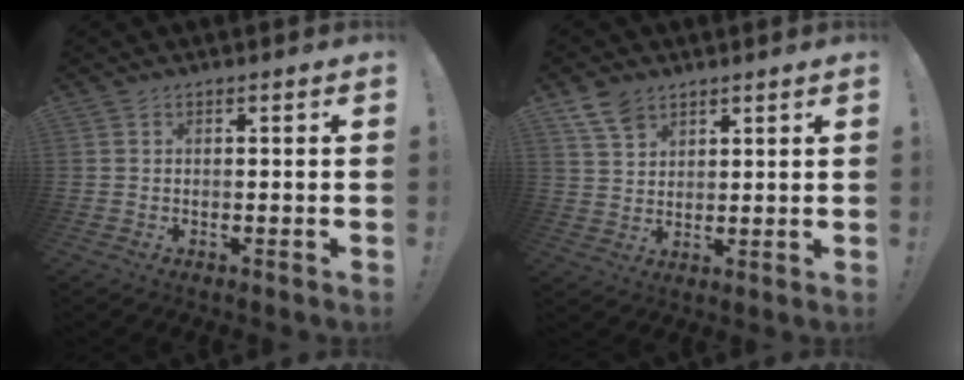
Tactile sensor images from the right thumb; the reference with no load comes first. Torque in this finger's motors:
{"motor_torque": [0.00, 0.12, -0.28, -0.09, -0.50]}